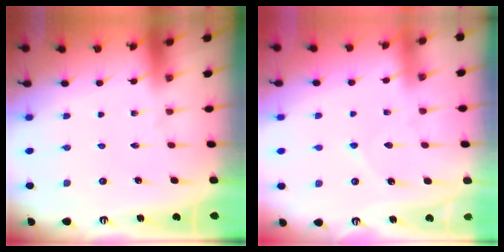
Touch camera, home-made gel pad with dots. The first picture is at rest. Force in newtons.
{"total": 4.4, "press": 4.3, "slide": 0.6}